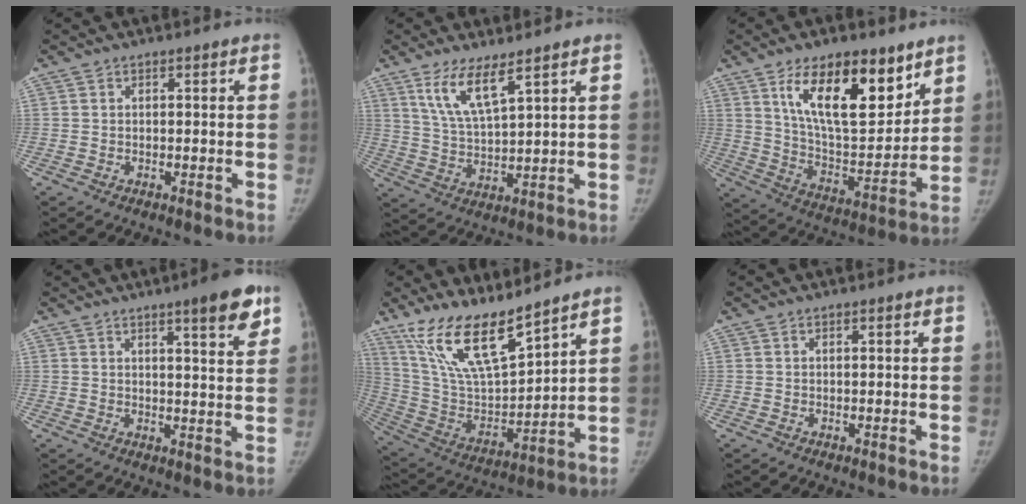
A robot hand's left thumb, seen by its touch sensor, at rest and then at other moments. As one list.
[{"total": 8.1, "force": [5.2, 1.6, 5.9], "torque": [-0.117, -0.034, 0.112]}, {"total": 20.2, "force": [11.2, 8.6, 14.4], "torque": [-0.186, -0.066, 0.200]}, {"total": 8.4, "force": [5.2, 1.3, 6.5], "torque": [-0.077, -0.028, 0.069]}, {"total": 16.9, "force": [12.9, 3.7, 10.4], "torque": [-0.177, -0.067, 0.260]}, {"total": 0.7, "force": [0.4, 0.1, 0.5], "torque": [-0.008, 0.000, 0.007]}]